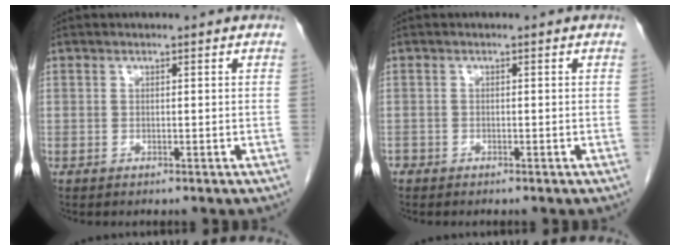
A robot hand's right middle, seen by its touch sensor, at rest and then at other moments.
{"total": 0.9, "force": [-0.7, 0.6, 0.1], "torque": [-0.007, 0.001, -0.012]}